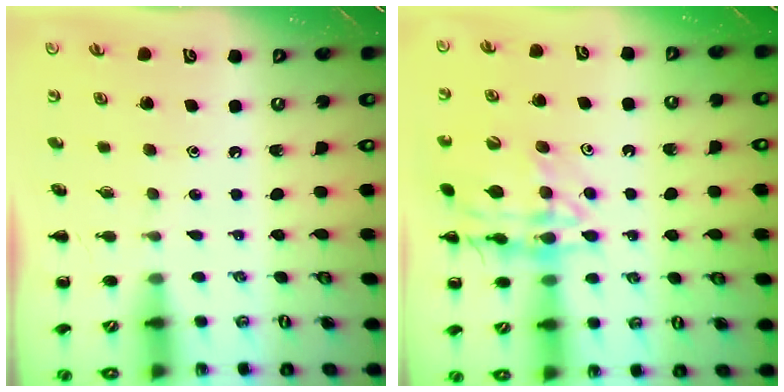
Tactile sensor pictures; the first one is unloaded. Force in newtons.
{"total": 17.4, "press": 17.2, "slide": 2.4}